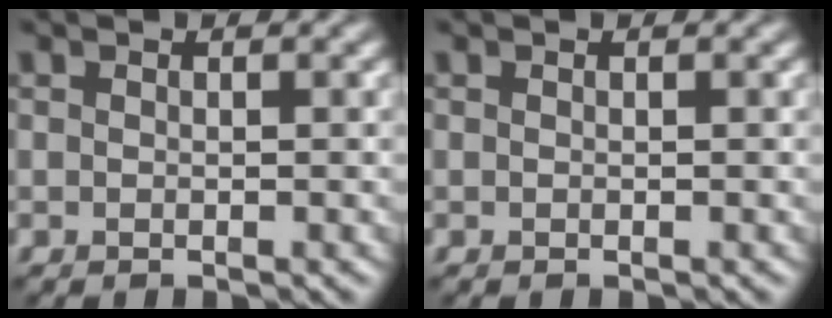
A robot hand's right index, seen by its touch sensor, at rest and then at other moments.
{"total": 0.0}